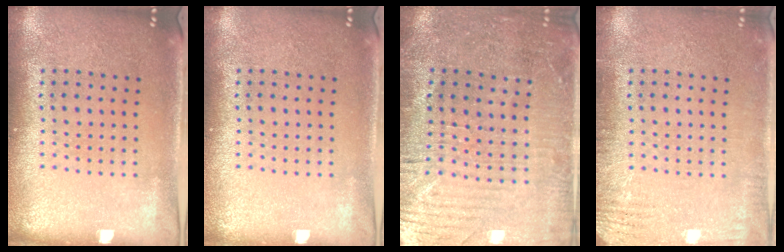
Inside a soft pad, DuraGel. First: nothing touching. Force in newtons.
{"total": 0.0}
{"total": 1.8, "press": 1.8, "slide": 0.5}
{"total": 2.5, "press": 2.5, "slide": 0.4}